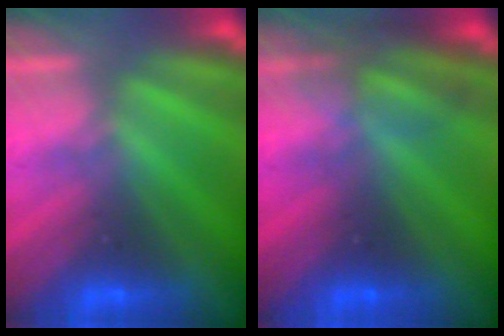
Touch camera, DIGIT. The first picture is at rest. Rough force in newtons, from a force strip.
{"total": 2.6}